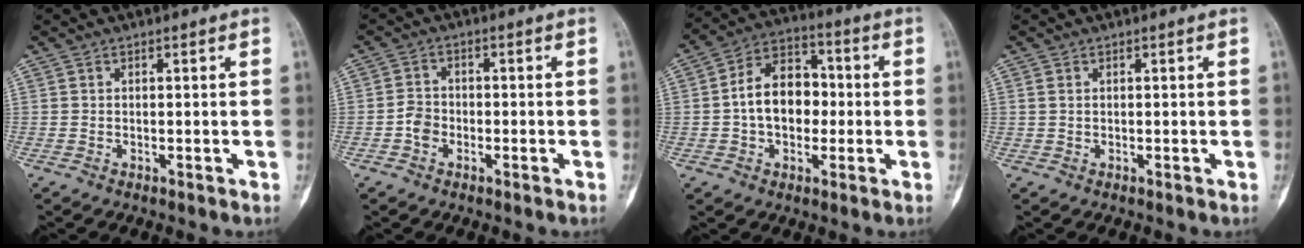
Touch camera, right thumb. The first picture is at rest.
{"total": 3.2, "force": [-1.3, 2.4, 1.7], "torque": [-0.020, 0.011, -0.031]}
{"total": 12.3, "force": [-0.5, 8.7, 8.7], "torque": [-0.111, 0.032, -0.017]}
{"total": 1.0, "force": [0.4, 0.6, 0.6], "torque": [-0.018, 0.004, 0.012]}